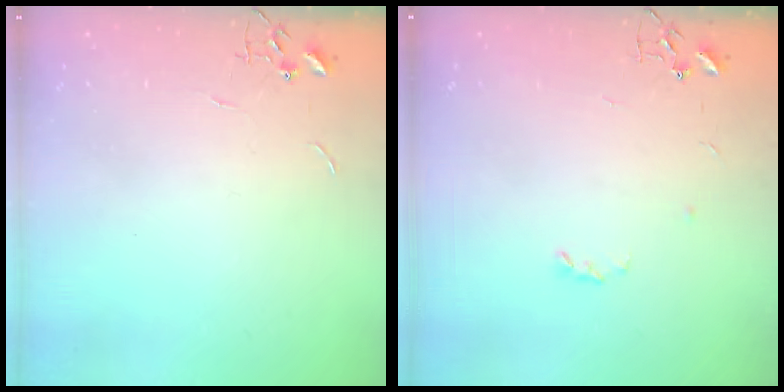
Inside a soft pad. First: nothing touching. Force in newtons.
{"total": 3.2, "press": 3.2, "slide": 0.5}